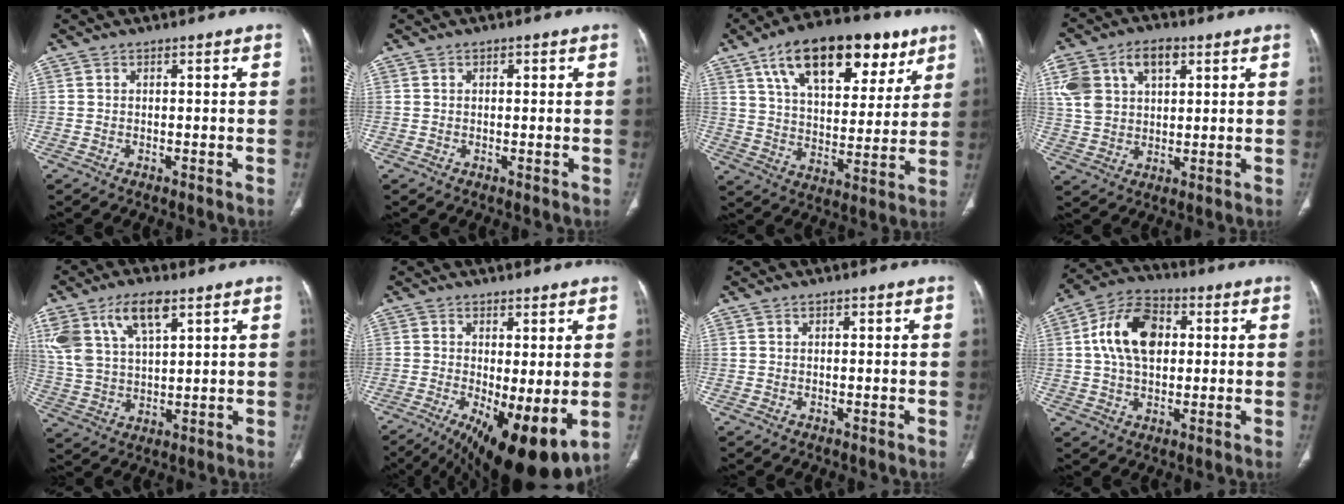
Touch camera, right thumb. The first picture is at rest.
{"total": 1.0, "force": [0.5, 0.6, 0.7], "torque": [-0.010, 0.000, 0.007]}
{"total": 24.2, "force": [13.1, 12.2, 16.3], "torque": [-0.221, -0.013, 0.213]}
{"total": 13.2, "force": [5.1, 8.7, 8.5], "torque": [-0.155, 0.005, 0.101]}
{"total": 13.7, "force": [7.2, 6.6, 9.6], "torque": [-0.186, -0.010, 0.144]}
{"total": 14.4, "force": [-3.8, 4.7, 13.1], "torque": [-0.194, -0.025, -0.041]}
{"total": 0.7, "force": [0.4, 0.4, 0.5], "torque": [-0.007, 0.000, 0.005]}
{"total": 13.3, "force": [2.2, 8.6, 9.9], "torque": [-0.163, 0.015, 0.032]}